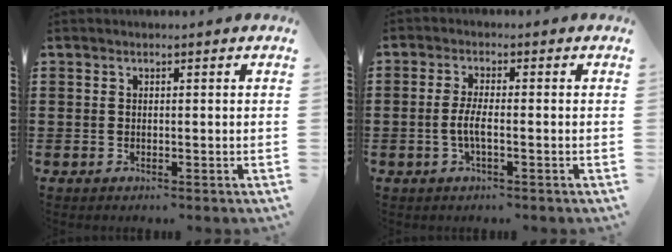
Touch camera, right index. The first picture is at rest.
{"total": 3.4, "force": [-1.0, 0.6, 3.2], "torque": [-0.078, -0.006, -0.026]}